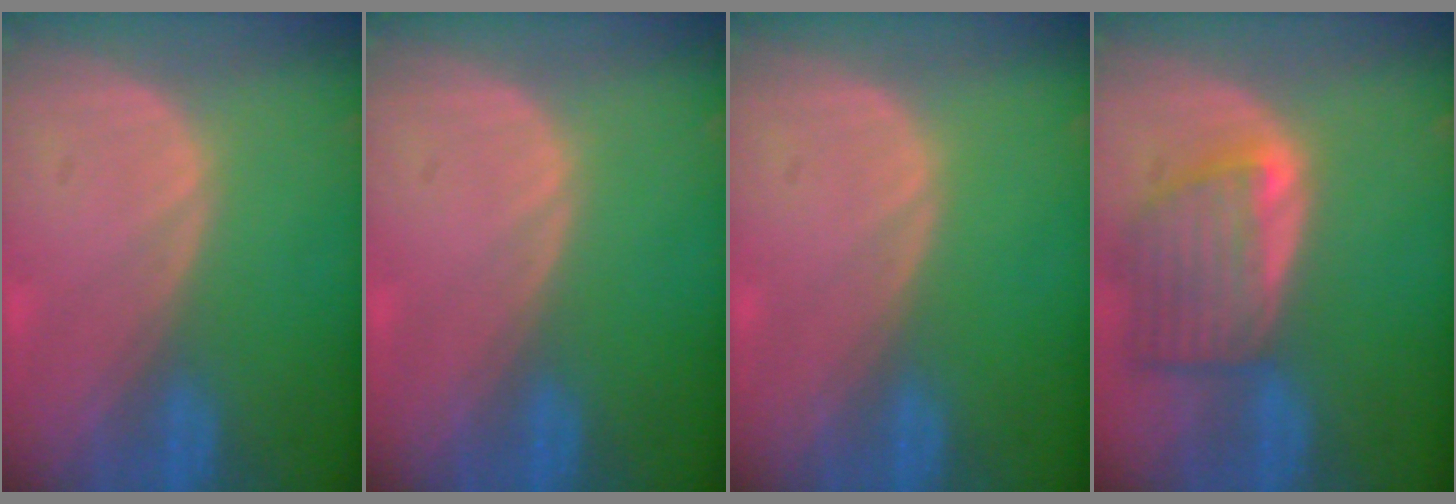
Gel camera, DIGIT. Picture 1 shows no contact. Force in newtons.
{"total": 0.0}
{"total": 0.0}
{"total": 7.7, "press": 7.0, "slide": 3.2}